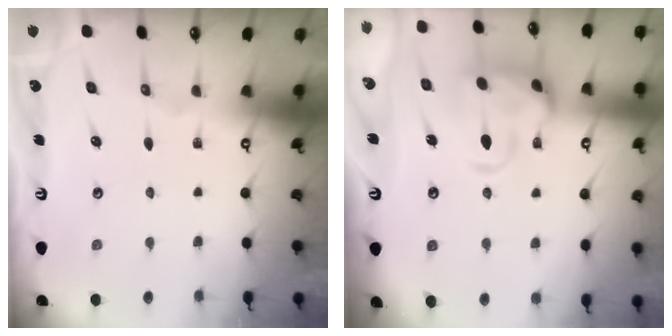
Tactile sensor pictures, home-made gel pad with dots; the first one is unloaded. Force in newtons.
{"total": 6.3, "press": 6.1, "slide": 1.5}